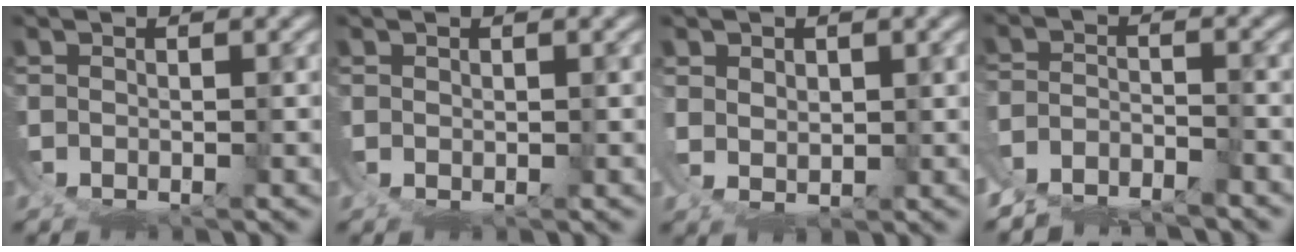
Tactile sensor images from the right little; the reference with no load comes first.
{"total": 0.6, "force": [0.5, 0.1, 0.2], "torque": [-0.011, -0.006, 0.015]}
{"total": 2.6, "force": [1.4, 1.1, 1.8], "torque": [-0.043, -0.014, 0.039]}
{"total": 5.3, "force": [-4.2, 2.6, 2.0], "torque": [-0.026, -0.007, -0.073]}